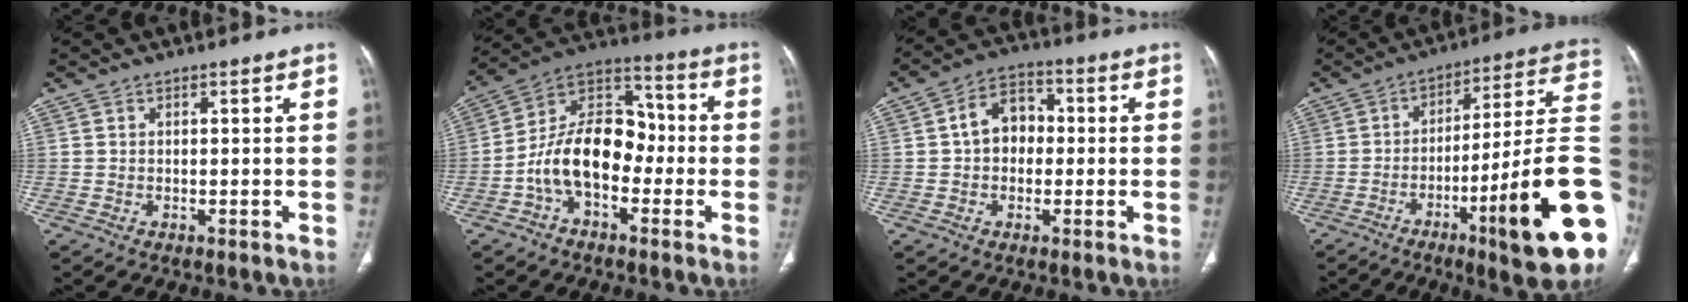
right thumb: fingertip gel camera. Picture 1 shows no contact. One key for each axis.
{"total": 15.2, "fx": -3.7, "fy": 9.6, "fz": 11.2, "tx": -0.172, "ty": 0.055, "tz": -0.076}
{"total": 8.0, "fx": 0.2, "fy": 6.1, "fz": 5.2, "tx": -0.056, "ty": 0.021, "tz": -0.007}
{"total": 24.7, "fx": -7.7, "fy": 3.1, "fz": 23.2, "tx": -0.275, "ty": 0.024, "tz": -0.112}